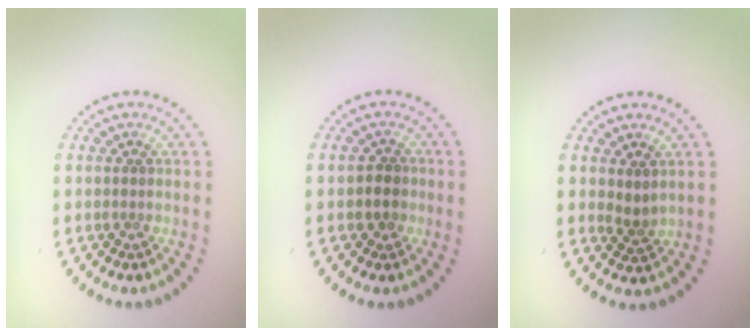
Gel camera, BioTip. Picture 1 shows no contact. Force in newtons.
{"total": 1.5, "press": 1.3, "slide": 0.7}
{"total": 1.6, "press": 1.1, "slide": 1.1}